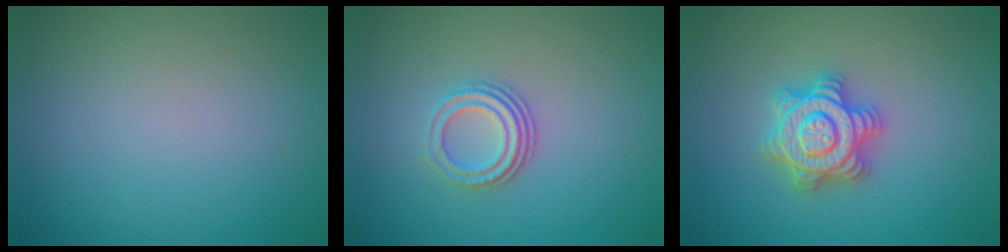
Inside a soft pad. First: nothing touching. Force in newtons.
{"total": 3.2, "press": 2.3, "slide": 2.3}
{"total": 4.7, "press": 4.7, "slide": 0.6}